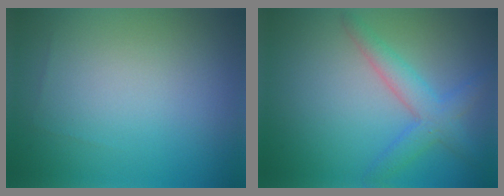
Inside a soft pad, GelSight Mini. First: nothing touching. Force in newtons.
{"total": 3.5, "press": 3.5, "slide": 0.1}